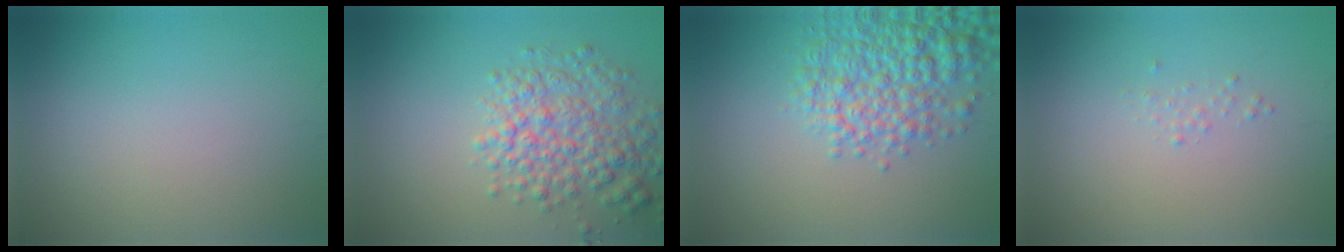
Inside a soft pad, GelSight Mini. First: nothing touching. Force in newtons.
{"total": 5.6, "press": 5.6, "slide": 0.2}
{"total": 6.2, "press": 6.2, "slide": 0.2}
{"total": 0.5, "press": 0.5, "slide": 0.0}